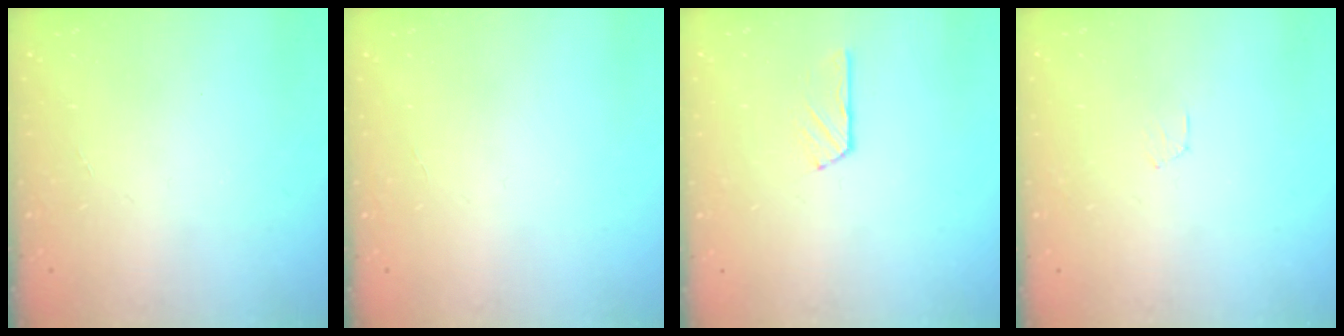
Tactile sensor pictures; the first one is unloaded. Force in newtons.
{"total": 0.0}
{"total": 2.9, "press": 2.8, "slide": 0.4}
{"total": 3.3, "press": 3.3, "slide": 0.3}